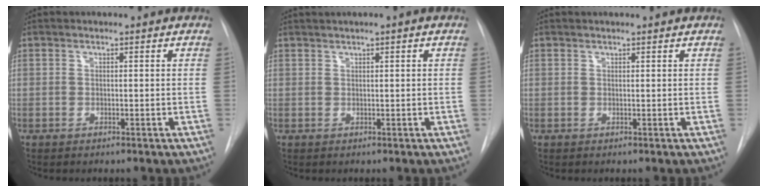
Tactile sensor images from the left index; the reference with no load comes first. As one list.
[{"total": 1.7, "force": [0.8, -0.1, 1.5], "torque": [-0.030, 0.008, 0.015]}, {"total": 0.6, "force": [0.5, -0.1, 0.2], "torque": [-0.005, 0.003, 0.009]}]